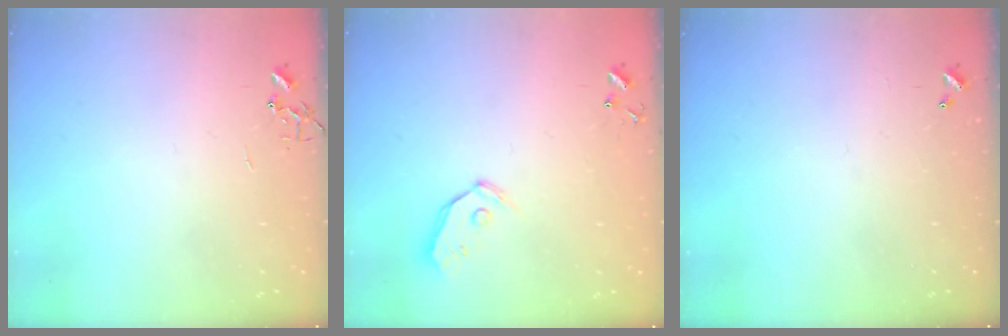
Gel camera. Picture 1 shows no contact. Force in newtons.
{"total": 6.3, "press": 6.3, "slide": 0.7}
{"total": 0.0}